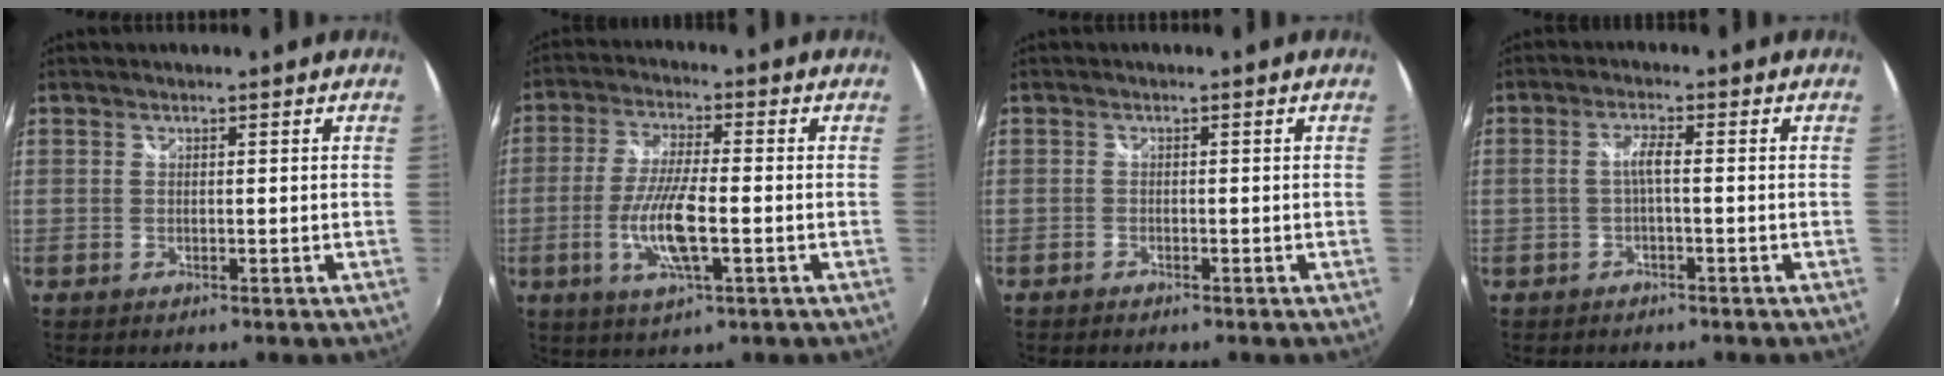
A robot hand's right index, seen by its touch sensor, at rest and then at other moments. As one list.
[{"total": 10.0, "force": [-2.5, 2.1, 9.5], "torque": [-0.191, -0.010, -0.050]}, {"total": 1.0, "force": [-0.9, 0.3, 0.2], "torque": [-0.008, 0.000, -0.017]}, {"total": 2.5, "force": [-0.5, 0.2, 2.5], "torque": [-0.050, 0.005, -0.008]}]